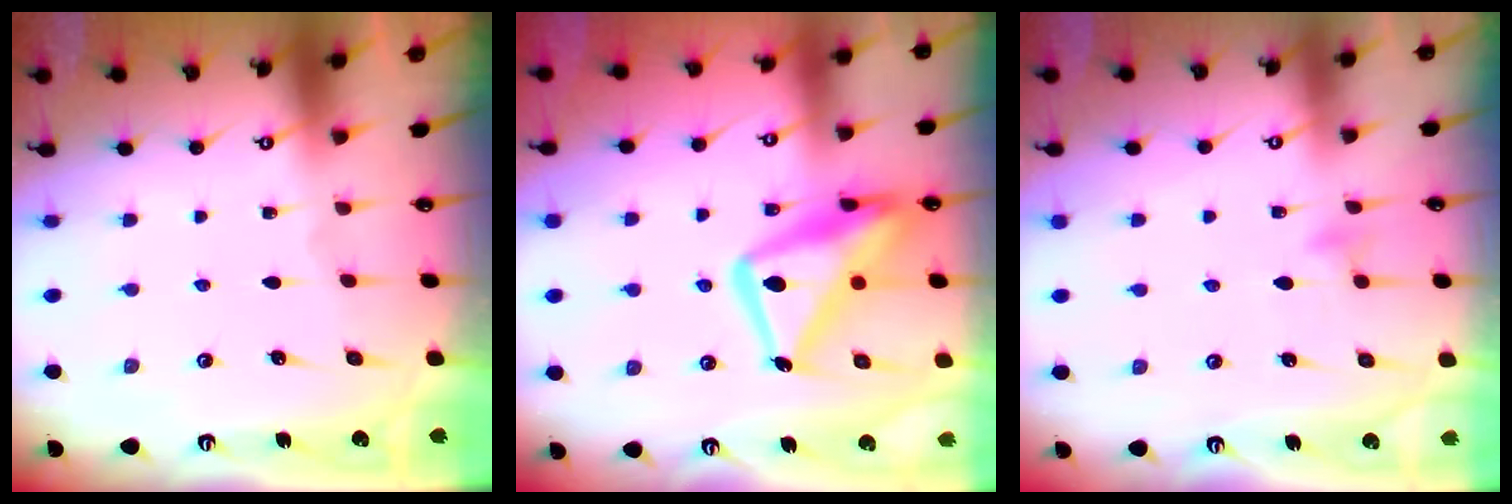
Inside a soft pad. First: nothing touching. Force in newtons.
{"total": 18.6, "press": 18.6, "slide": 1.6}
{"total": 4.6, "press": 4.5, "slide": 0.4}